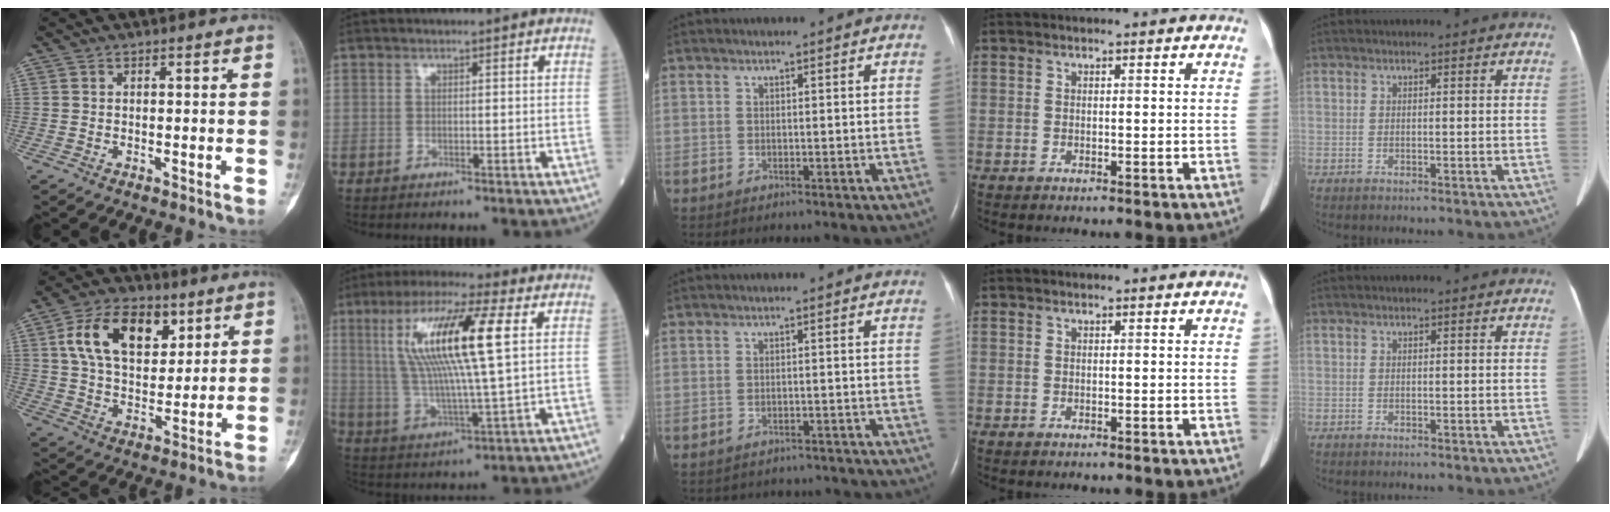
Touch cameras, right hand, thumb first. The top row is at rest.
{"thumb": {"total": 15.3, "force": [6.0, 9.3, 10.5], "torque": [-0.149, -0.014, 0.110]}, "index": {"total": 16.1, "force": [4.3, 1.2, 15.5], "torque": [-0.310, 0.013, 0.072]}, "middle": {"total": 7.5, "force": [-7.0, 2.4, 0.7], "torque": [-0.013, 0.008, -0.073]}}